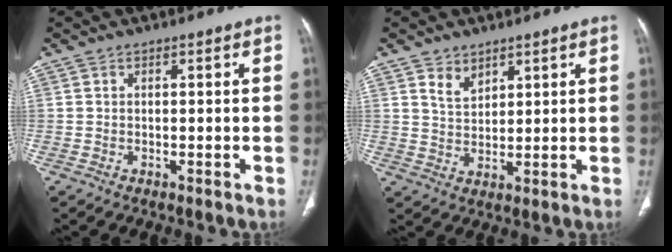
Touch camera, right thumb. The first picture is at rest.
{"total": 4.3, "force": [2.9, 2.6, 1.9], "torque": [-0.017, -0.026, 0.060]}